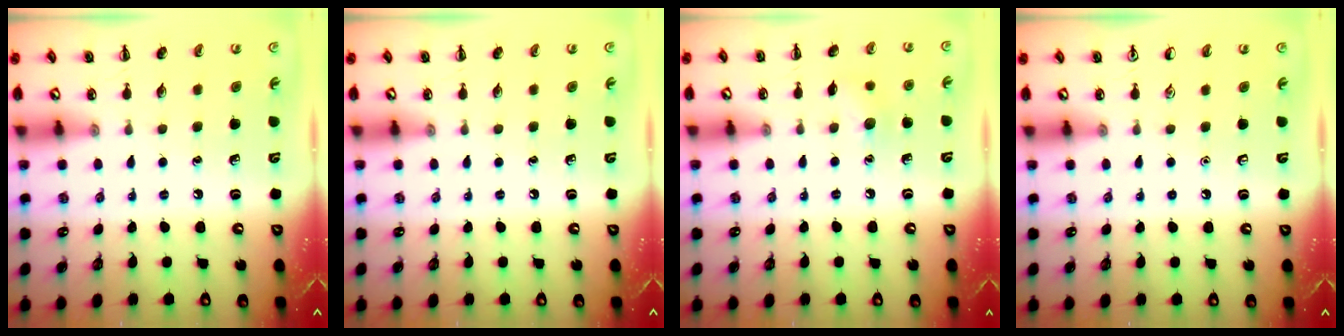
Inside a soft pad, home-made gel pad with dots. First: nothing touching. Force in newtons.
{"total": 0.0}
{"total": 6.6, "press": 6.3, "slide": 1.7}
{"total": 0.0}